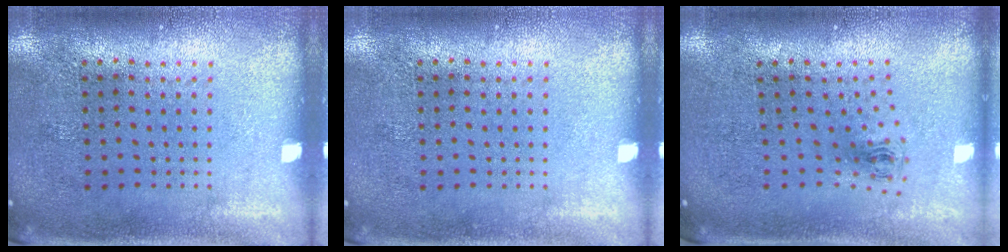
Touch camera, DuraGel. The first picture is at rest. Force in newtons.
{"total": 0.0}
{"total": 0.7, "press": 0.4, "slide": 0.6}